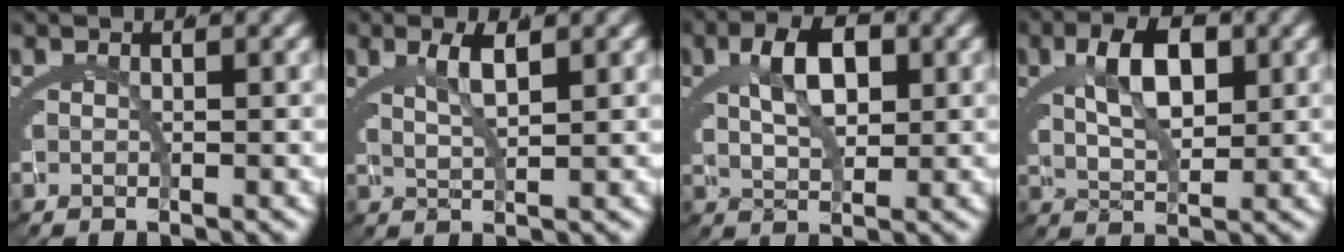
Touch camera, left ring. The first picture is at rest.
{"total": 2.5, "force": [1.1, 0.5, 2.3], "torque": [-0.045, -0.007, 0.027]}
{"total": 4.9, "force": [1.2, 2.4, 4.1], "torque": [-0.069, -0.003, 0.028]}
{"total": 5.4, "force": [1.2, 2.7, 4.5], "torque": [-0.078, -0.006, 0.029]}